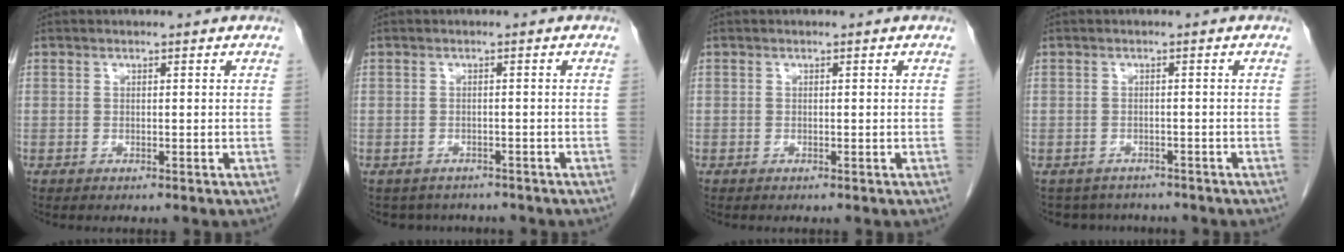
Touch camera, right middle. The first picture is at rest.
{"total": 5.0, "force": [-4.3, 2.3, 0.3], "torque": [0.000, 0.002, -0.052]}
{"total": 0.0}
{"total": 5.6, "force": [-5.0, 2.6, 0.4], "torque": [-0.002, 0.004, -0.063]}